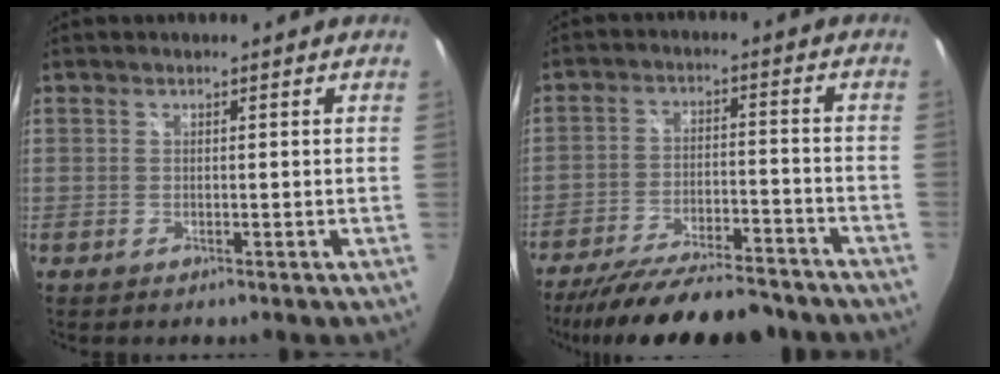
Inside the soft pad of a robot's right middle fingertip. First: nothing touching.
{"total": 19.9, "force": [-17.1, 4.1, 9.2], "torque": [-0.178, -0.032, -0.253]}